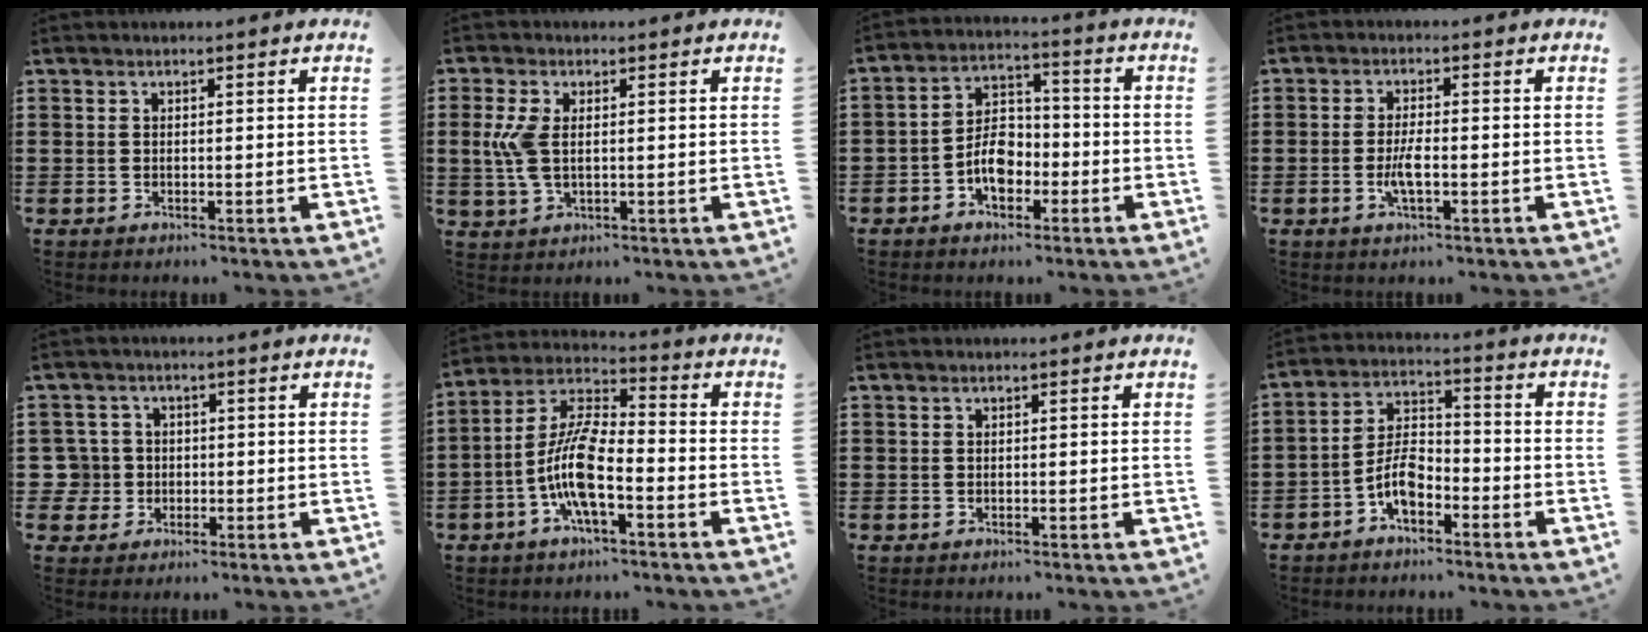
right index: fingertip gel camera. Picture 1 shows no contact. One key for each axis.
{"total": 5.4, "fx": 0.4, "fy": 2.7, "fz": 4.6, "tx": -0.121, "ty": -0.002, "tz": -0.001}
{"total": 6.2, "fx": -2.3, "fy": 4.2, "fz": 4.0, "tx": -0.071, "ty": 0.008, "tz": -0.044}
{"total": 3.4, "fx": -1.0, "fy": 0.8, "fz": 3.2, "tx": -0.068, "ty": -0.004, "tz": -0.021}
{"total": 4.2, "fx": -0.5, "fy": 4.1, "fz": 0.8, "tx": -0.048, "ty": 0.005, "tz": -0.014}
{"total": 10.1, "fx": -3.8, "fy": 3.1, "fz": 8.8, "tx": -0.210, "ty": -0.008, "tz": -0.079}
{"total": 0.0}
{"total": 6.2, "fx": -3.2, "fy": 3.0, "fz": 4.4, "tx": -0.103, "ty": 0.006, "tz": -0.068}